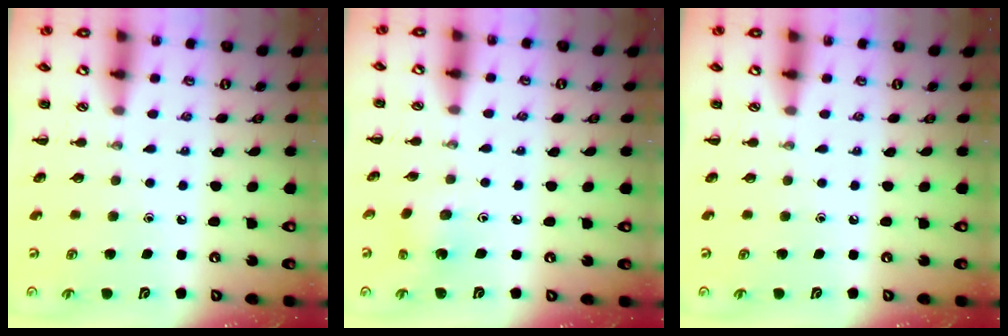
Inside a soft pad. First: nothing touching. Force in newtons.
{"total": 2.7, "press": 2.6, "slide": 0.7}
{"total": 0.0}